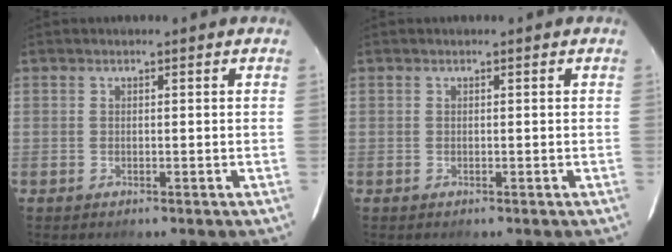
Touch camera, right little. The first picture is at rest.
{"total": 0.0}